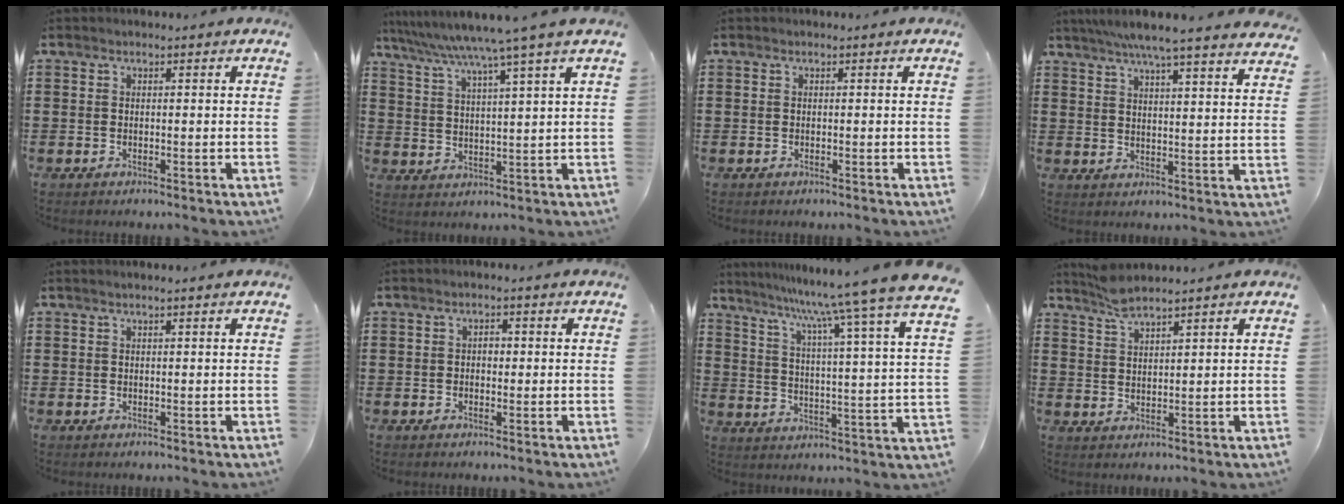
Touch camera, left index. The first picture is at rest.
{"total": 6.0, "force": [4.9, -1.3, 3.3], "torque": [-0.083, -0.032, 0.076]}
{"total": 0.0}
{"total": 6.1, "force": [5.4, -0.7, 2.7], "torque": [-0.071, -0.024, 0.092]}
{"total": 0.5, "force": [0.4, 0.0, 0.3], "torque": [-0.006, 0.000, 0.008]}
{"total": 1.2, "force": [0.1, 0.8, 1.0], "torque": [-0.020, 0.006, -0.001]}
{"total": 9.2, "force": [8.1, -2.3, 3.7], "torque": [-0.090, -0.073, 0.122]}
{"total": 3.6, "force": [3.2, 0.6, 1.4], "torque": [-0.038, -0.005, 0.060]}